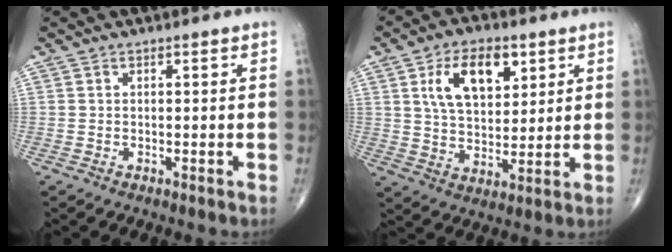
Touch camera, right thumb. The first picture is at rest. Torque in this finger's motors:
{"motor_torque": [0.56, 0.63, 1.05, 0.54, 0.33]}